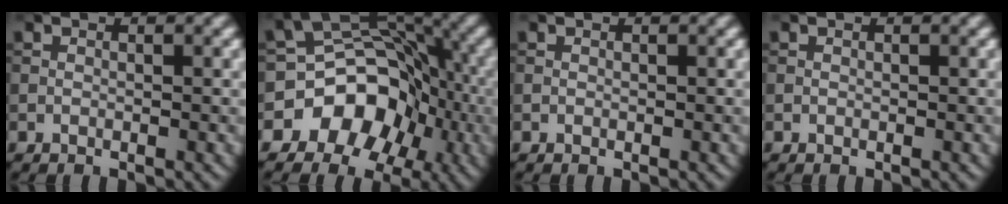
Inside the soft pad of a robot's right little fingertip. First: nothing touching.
{"total": 8.7, "force": [-3.7, 6.9, 3.8], "torque": [-0.037, 0.024, -0.077]}
{"total": 0.0}
{"total": 0.0}